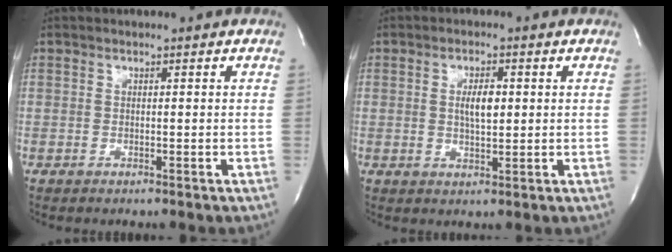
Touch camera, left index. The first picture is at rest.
{"total": 3.7, "force": [0.4, 1.3, 3.5], "torque": [-0.062, -0.002, 0.007]}